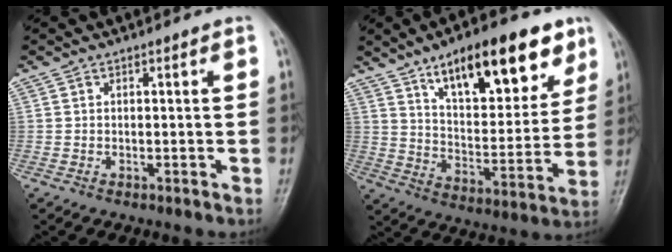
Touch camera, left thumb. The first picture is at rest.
{"total": 20.4, "force": [12.0, 8.2, 14.2], "torque": [-0.166, -0.049, 0.194]}